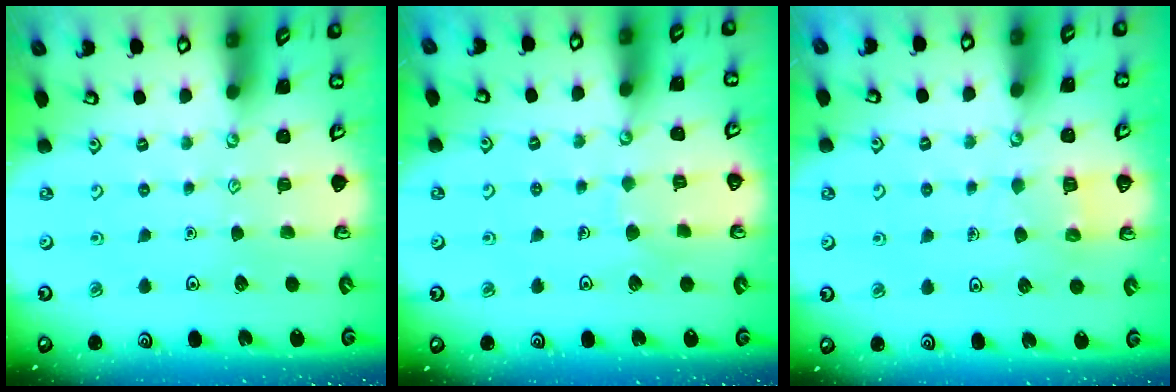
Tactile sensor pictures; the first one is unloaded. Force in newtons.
{"total": 4.6, "press": 4.6, "slide": 0.3}
{"total": 4.1, "press": 4.1, "slide": 0.4}